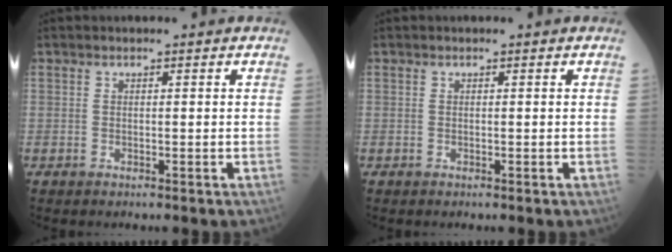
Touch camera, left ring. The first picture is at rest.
{"total": 0.0}